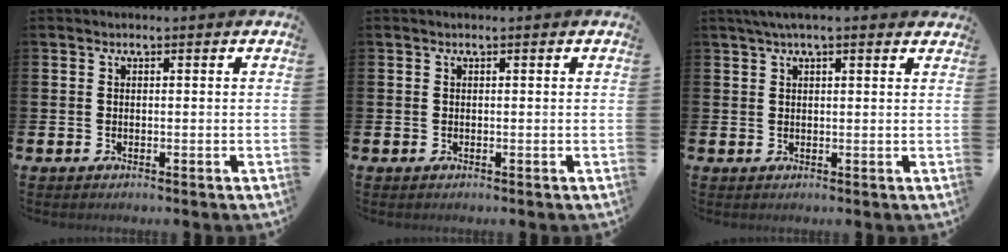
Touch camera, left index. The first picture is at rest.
{"total": 0.0}
{"total": 2.9, "force": [2.3, 0.5, 1.7], "torque": [-0.035, 0.002, 0.040]}